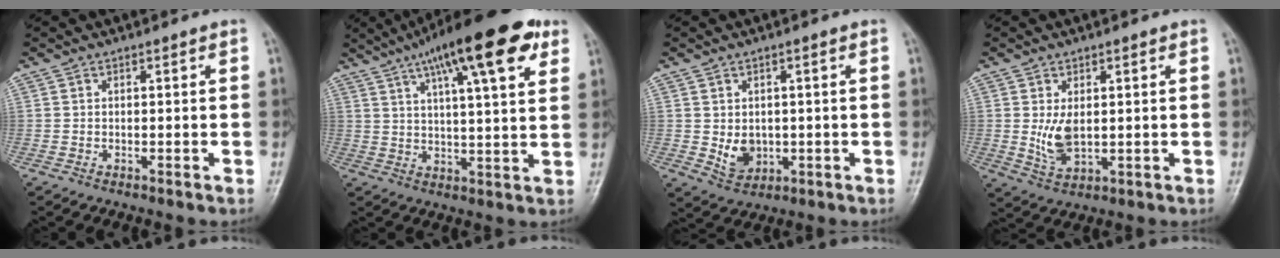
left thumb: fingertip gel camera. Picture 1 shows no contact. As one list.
[{"total": 18.7, "force": [10.1, 4.9, 15.0], "torque": [-0.215, -0.009, 0.151]}, {"total": 4.9, "force": [-0.1, 3.9, 3.0], "torque": [-0.033, -0.007, 0.011]}, {"total": 5.3, "force": [0.7, 3.0, 4.3], "torque": [-0.075, -0.016, 0.020]}]